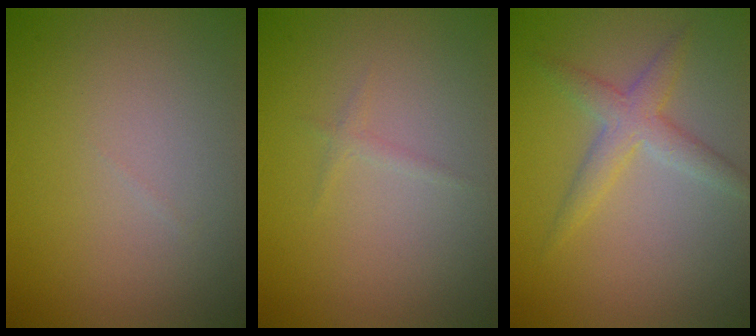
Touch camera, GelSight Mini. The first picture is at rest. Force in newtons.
{"total": 0.6, "press": 0.6, "slide": 0.1}
{"total": 2.8, "press": 2.8, "slide": 0.0}